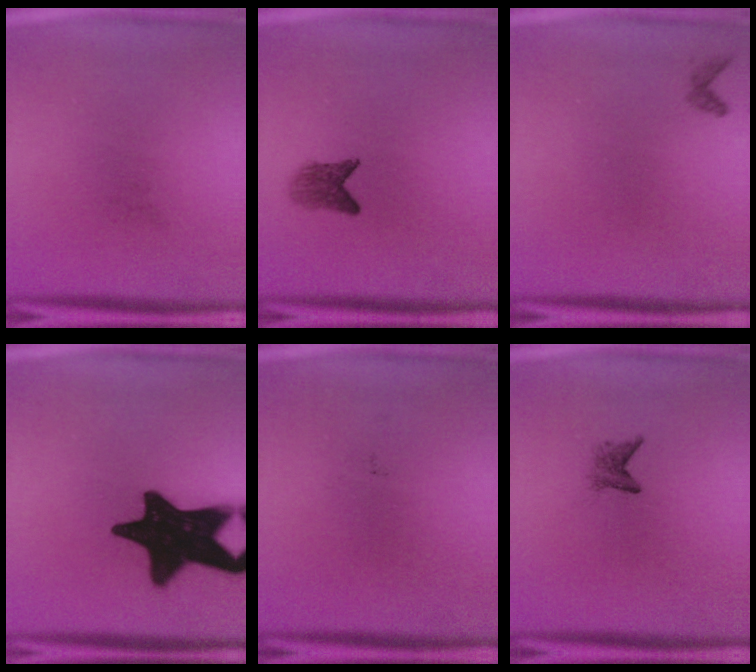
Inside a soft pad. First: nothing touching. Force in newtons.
{"total": 2.8}
{"total": 0.7}
{"total": 19.8}
{"total": 0.0}
{"total": 1.8}